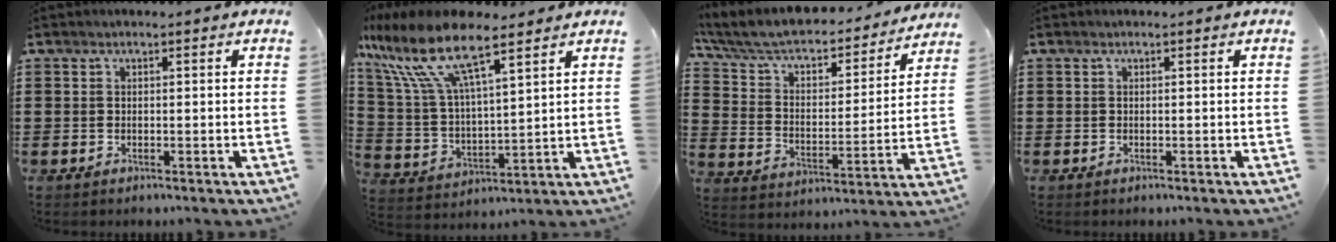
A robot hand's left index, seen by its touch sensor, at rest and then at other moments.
{"total": 13.2, "force": [9.0, 3.7, 9.0], "torque": [-0.215, -0.030, 0.154]}
{"total": 6.7, "force": [5.8, 2.0, 2.9], "torque": [-0.082, -0.045, 0.095]}
{"total": 0.0}